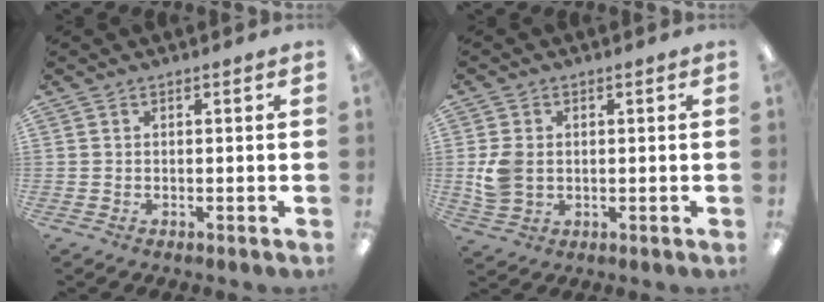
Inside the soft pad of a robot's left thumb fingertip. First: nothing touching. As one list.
[{"total": 5.9, "force": [0.3, 4.6, 3.7], "torque": [-0.073, 0.003, 0.007]}]